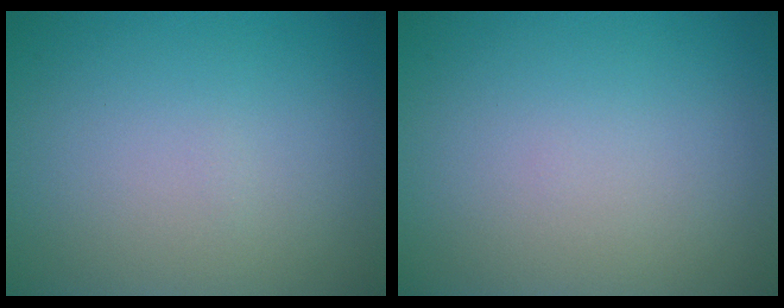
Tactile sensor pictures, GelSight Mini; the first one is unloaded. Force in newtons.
{"total": 0.0}